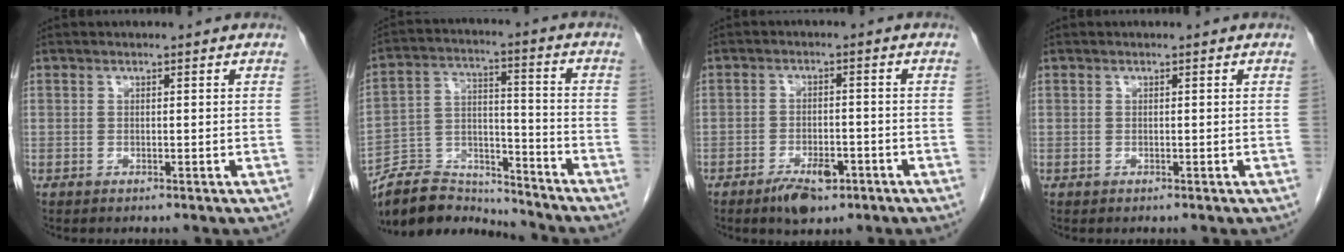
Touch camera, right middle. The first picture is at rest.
{"total": 12.2, "force": [-12.0, 2.2, 1.0], "torque": [-0.019, 0.031, -0.213]}
{"total": 5.2, "force": [-3.2, 2.3, 3.4], "torque": [-0.056, 0.001, -0.045]}
{"total": 0.0}